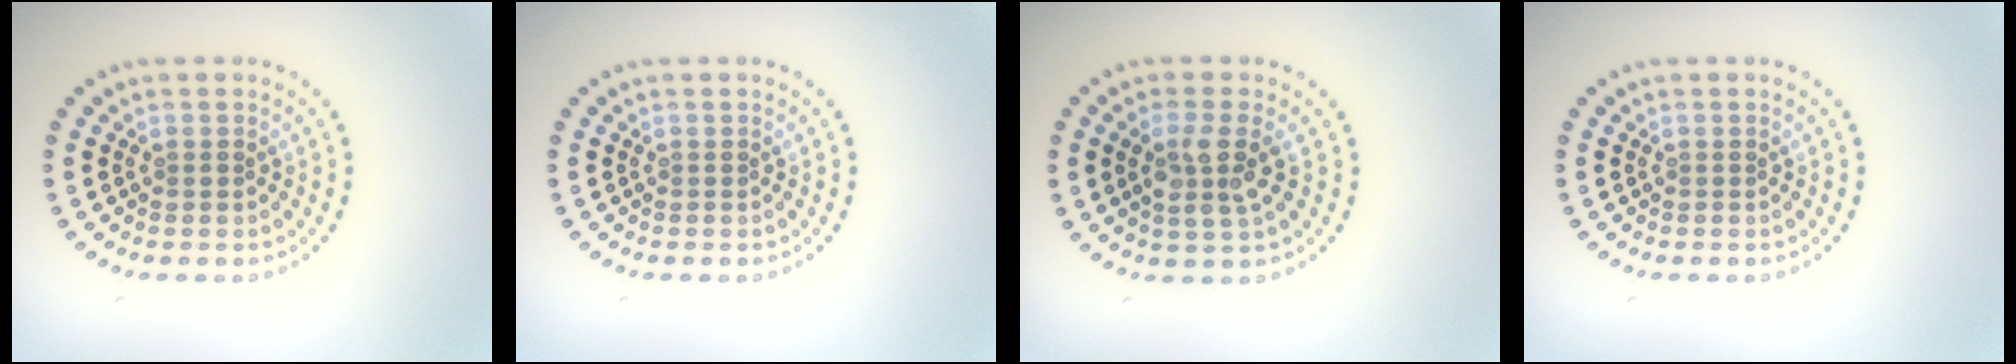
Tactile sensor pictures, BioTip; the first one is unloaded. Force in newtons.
{"total": 0.0}
{"total": 3.0, "press": 2.7, "slide": 1.3}
{"total": 0.0}